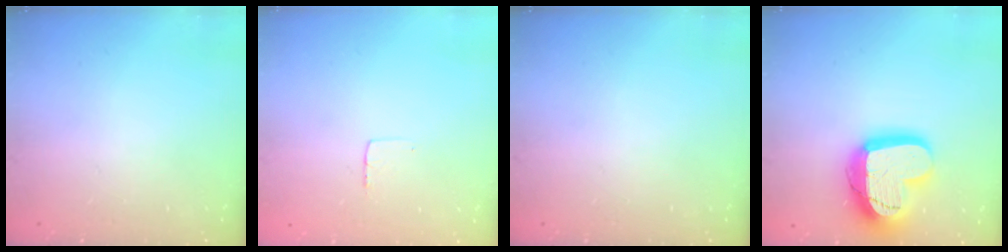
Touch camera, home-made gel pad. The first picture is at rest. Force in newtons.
{"total": 3.0, "press": 3.0, "slide": 0.2}
{"total": 0.0}
{"total": 19.5, "press": 19.4, "slide": 1.4}